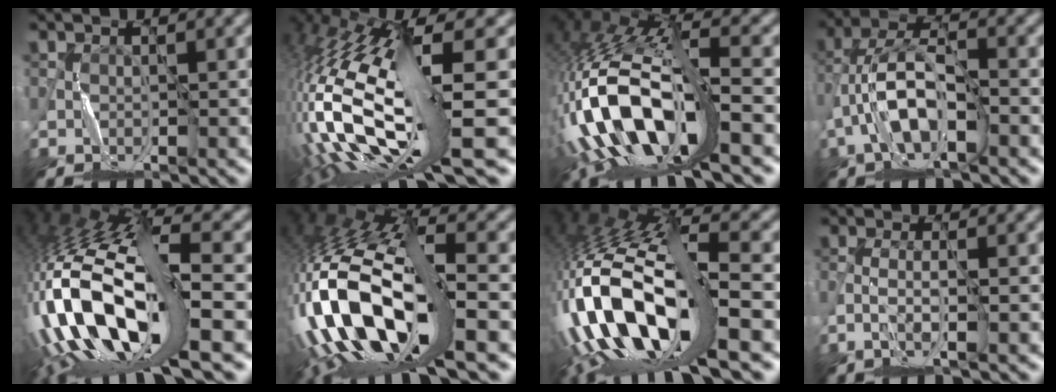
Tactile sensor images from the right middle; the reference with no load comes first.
{"total": 16.7, "force": [-1.6, 5.6, 15.6], "torque": [-0.335, -0.023, -0.007]}
{"total": 13.7, "force": [-4.8, 5.9, 11.4], "torque": [-0.234, -0.001, -0.080]}
{"total": 6.6, "force": [-2.3, 3.2, 5.2], "torque": [-0.110, 0.016, -0.048]}
{"total": 15.9, "force": [-3.6, 5.7, 14.4], "torque": [-0.299, 0.020, -0.057]}
{"total": 14.8, "force": [-3.8, 6.4, 12.9], "torque": [-0.266, 0.014, -0.063]}
{"total": 15.4, "force": [-4.6, 6.1, 13.3], "torque": [-0.274, 0.020, -0.079]}
{"total": 1.9, "force": [-1.1, 0.3, 1.5], "torque": [-0.035, 0.001, -0.030]}